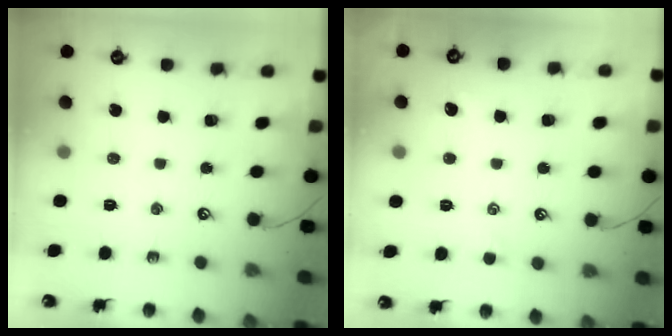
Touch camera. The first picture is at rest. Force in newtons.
{"total": 1.8, "press": 1.7, "slide": 0.4}